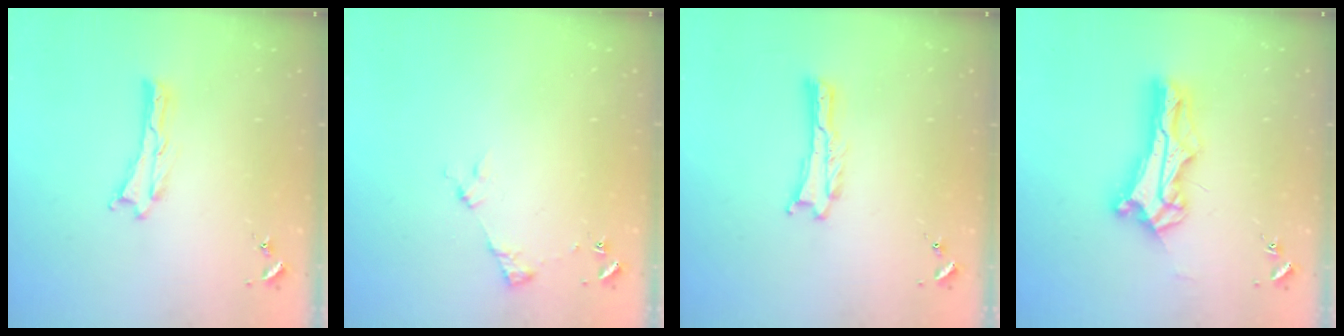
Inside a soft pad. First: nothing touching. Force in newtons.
{"total": 2.9, "press": 2.9, "slide": 0.4}
{"total": 0.0}
{"total": 10.8, "press": 10.8, "slide": 0.8}